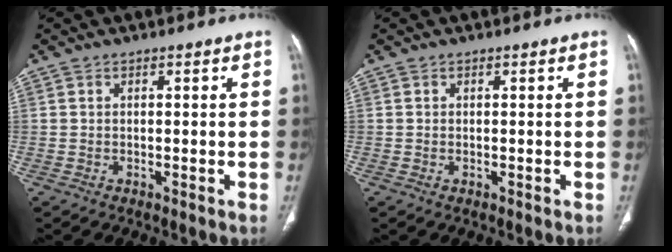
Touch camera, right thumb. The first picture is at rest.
{"total": 0.0}